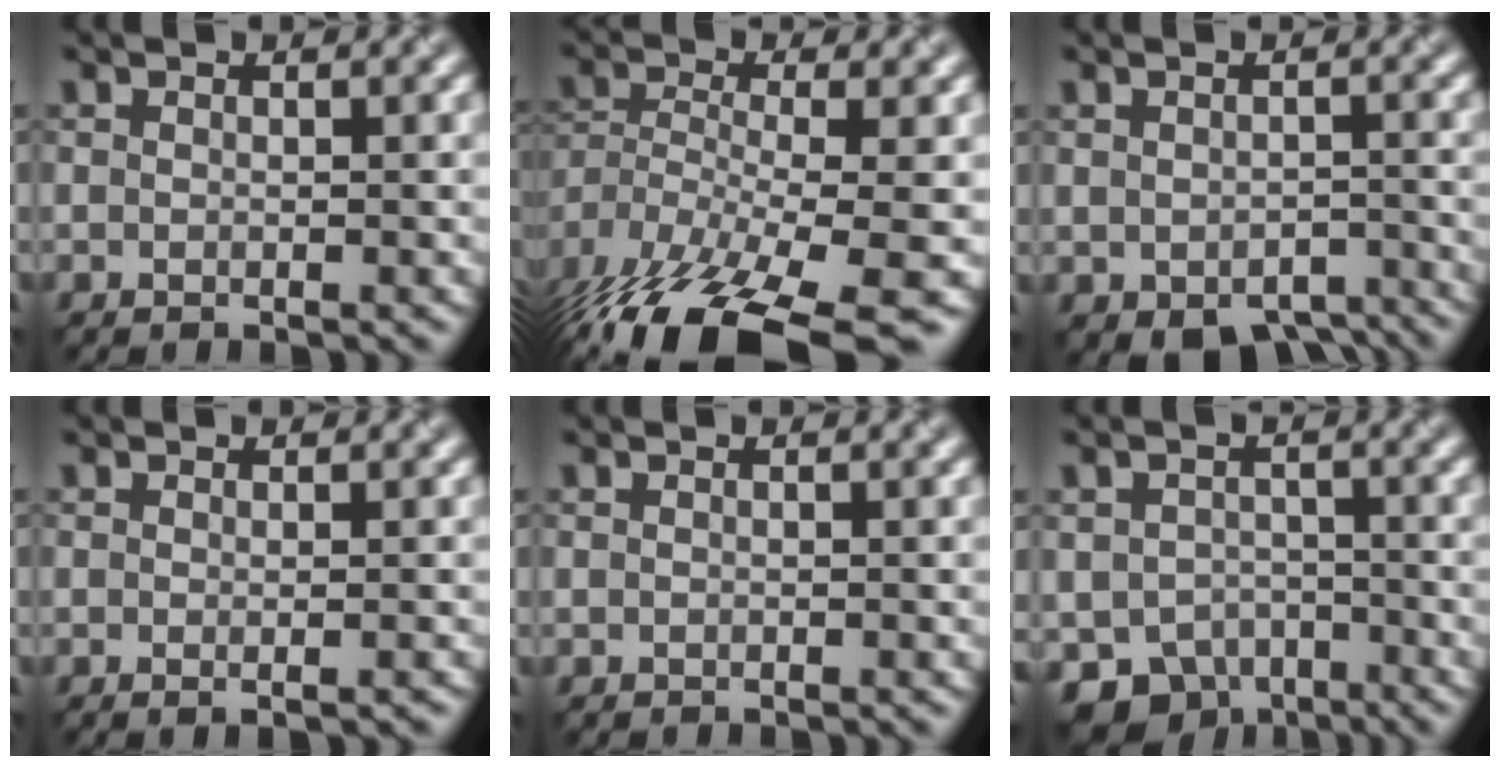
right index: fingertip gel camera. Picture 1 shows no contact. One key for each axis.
{"total": 14.4, "fx": -9.3, "fy": 4.7, "fz": 9.9, "tx": -0.220, "ty": -0.035, "tz": -0.138}
{"total": 4.2, "fx": -2.8, "fy": 2.2, "fz": 2.2, "tx": -0.026, "ty": -0.016, "tz": -0.035}
{"total": 1.0, "fx": -0.1, "fy": 0.2, "fz": 1.0, "tx": -0.012, "ty": -0.003, "tz": -0.003}
{"total": 0.0}
{"total": 5.7, "fx": -3.4, "fy": 3.9, "fz": 2.3, "tx": -0.035, "ty": -0.018, "tz": -0.056}